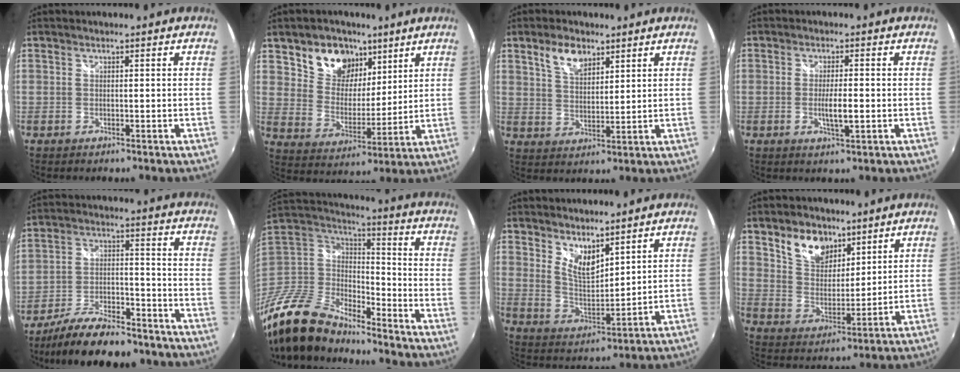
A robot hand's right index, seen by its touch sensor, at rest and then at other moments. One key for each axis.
{"total": 12.7, "fx": 7.6, "fy": 8.8, "fz": 5.0, "tx": -0.101, "ty": 0.015, "tz": 0.139}
{"total": 6.3, "fx": 3.9, "fy": 3.2, "fz": 3.7, "tx": -0.066, "ty": 0.007, "tz": 0.074}
{"total": 4.1, "fx": -0.7, "fy": 0.7, "fz": 4.0, "tx": -0.070, "ty": -0.008, "tz": -0.011}
{"total": 17.5, "fx": -14.4, "fy": 5.3, "fz": 8.5, "tx": -0.165, "ty": -0.010, "tz": -0.219}
{"total": 19.8, "fx": -16.1, "fy": 7.7, "fz": 8.6, "tx": -0.202, "ty": -0.006, "tz": -0.312}
{"total": 6.8, "fx": 4.9, "fy": 2.7, "fz": 3.8, "tx": -0.062, "ty": -0.009, "tz": 0.095}
{"total": 9.8, "fx": 6.3, "fy": 6.0, "fz": 4.5, "tx": -0.078, "ty": 0.011, "tz": 0.121}